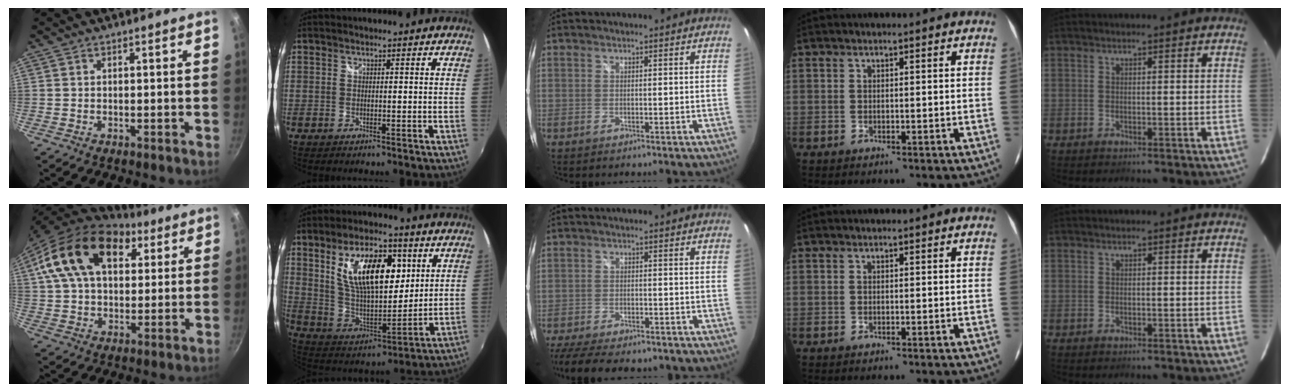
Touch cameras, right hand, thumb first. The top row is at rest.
{"thumb": {"total": 21.5, "force": [8.2, 13.6, 14.5], "torque": [-0.236, 0.007, 0.132]}, "index": {"total": 19.2, "force": [7.0, 9.1, 15.5], "torque": [-0.269, 0.004, 0.134]}, "middle": {"total": 13.8, "force": [-11.2, 4.1, 6.9], "torque": [-0.153, -0.035, -0.171]}}